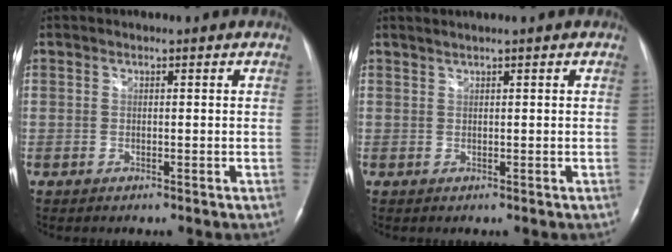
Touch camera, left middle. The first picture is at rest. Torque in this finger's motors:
{"motor_torque": [0.07, 0.02, 0.04, 0.00]}